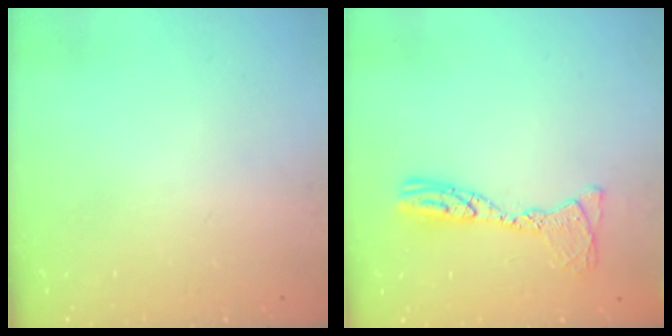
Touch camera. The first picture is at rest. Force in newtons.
{"total": 12.2, "press": 12.1, "slide": 1.3}